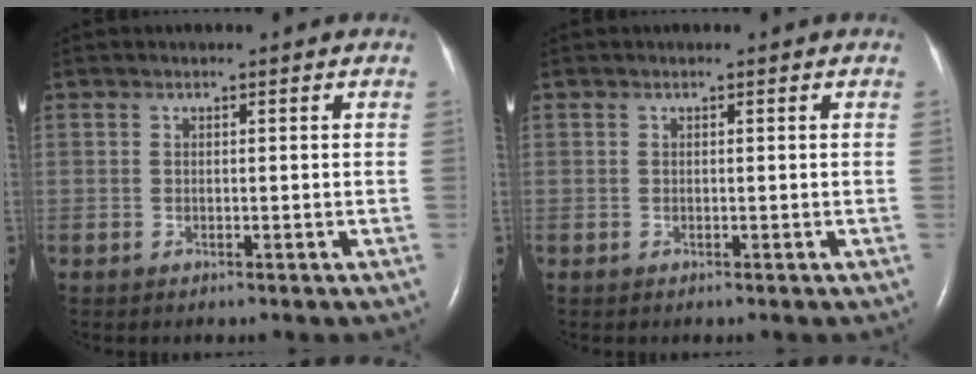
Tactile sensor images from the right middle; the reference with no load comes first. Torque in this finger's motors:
{"motor_torque": [0.00, 0.00, 0.00, 0.00]}